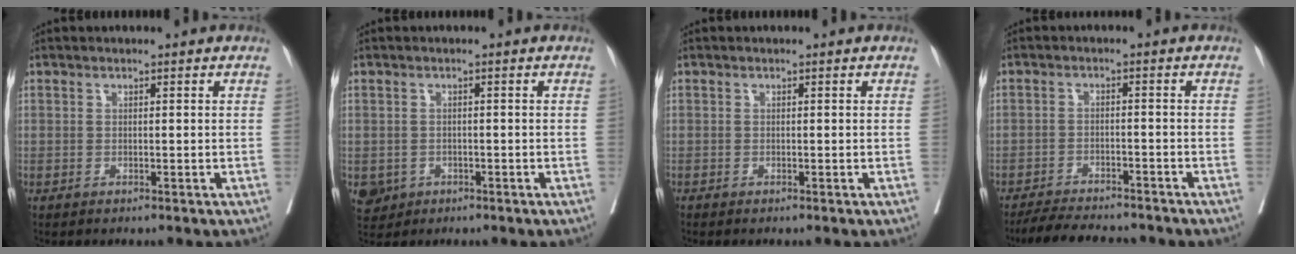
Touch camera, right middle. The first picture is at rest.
{"total": 3.7, "force": [-1.7, 3.3, 0.7], "torque": [-0.008, 0.003, -0.023]}
{"total": 0.0}
{"total": 9.8, "force": [-9.0, 1.6, 3.5], "torque": [-0.050, -0.006, -0.131]}